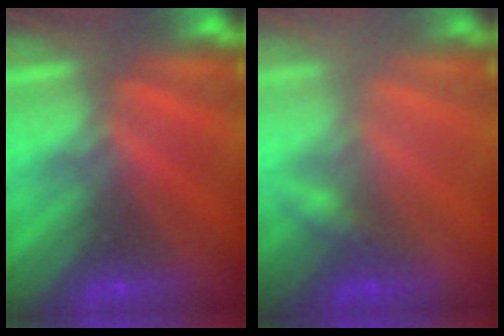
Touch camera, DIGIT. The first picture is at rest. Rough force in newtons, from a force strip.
{"total": 2.4}